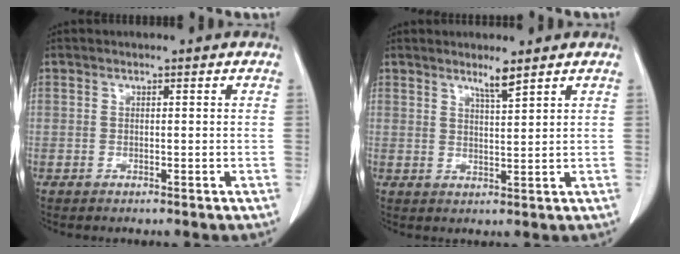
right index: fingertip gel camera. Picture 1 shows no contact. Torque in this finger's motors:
{"motor_torque": [0.03, 0.05, 0.00, 0.02]}